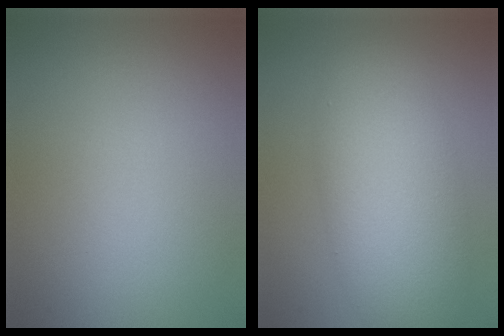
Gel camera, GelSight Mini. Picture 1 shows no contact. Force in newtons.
{"total": 8.1, "press": 8.1, "slide": 0.2}